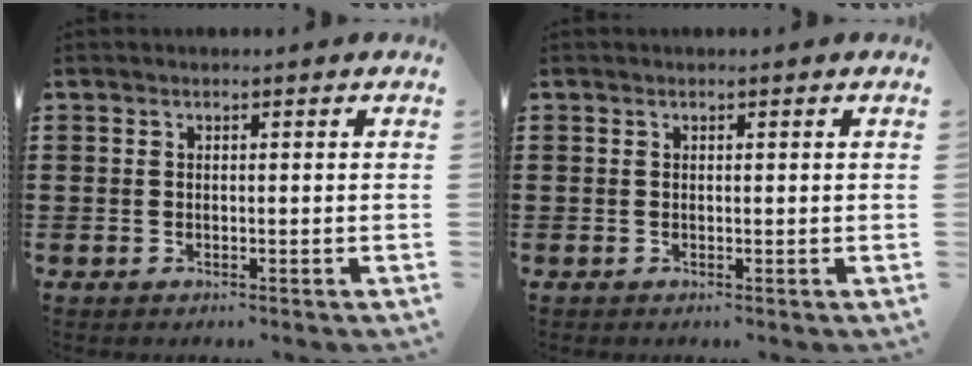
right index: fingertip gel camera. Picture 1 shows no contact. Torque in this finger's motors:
{"motor_torque": [0.00, -0.08, 0.00, 0.00]}